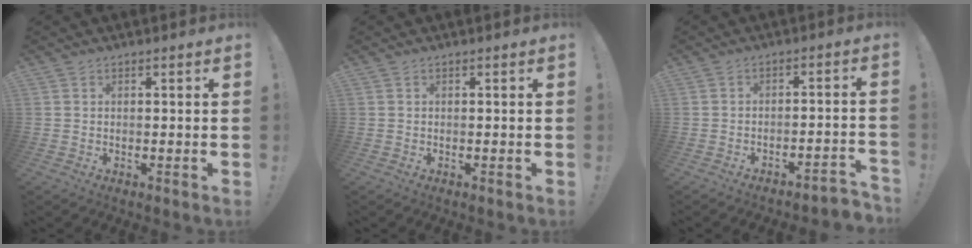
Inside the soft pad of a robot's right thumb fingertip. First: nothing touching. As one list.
[{"total": 0.0}, {"total": 3.9, "force": [-2.7, 0.6, 2.7], "torque": [-0.043, -0.001, -0.045]}]